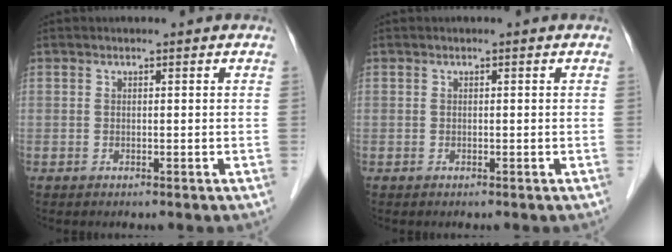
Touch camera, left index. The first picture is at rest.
{"total": 0.0}